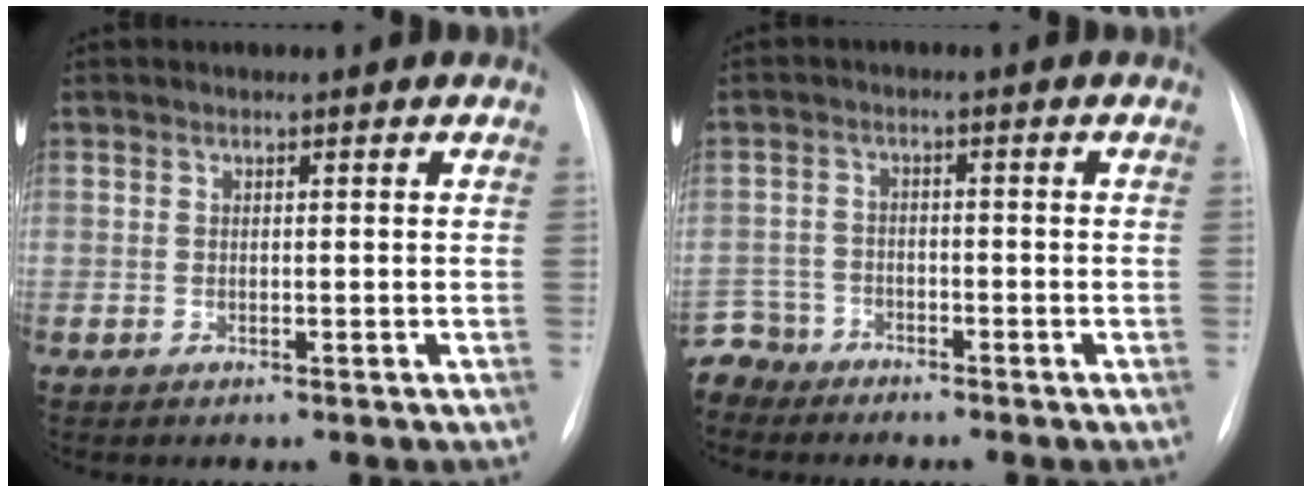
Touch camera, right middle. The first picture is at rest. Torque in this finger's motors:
{"motor_torque": [0.08, 0.02, -0.02, -0.05]}